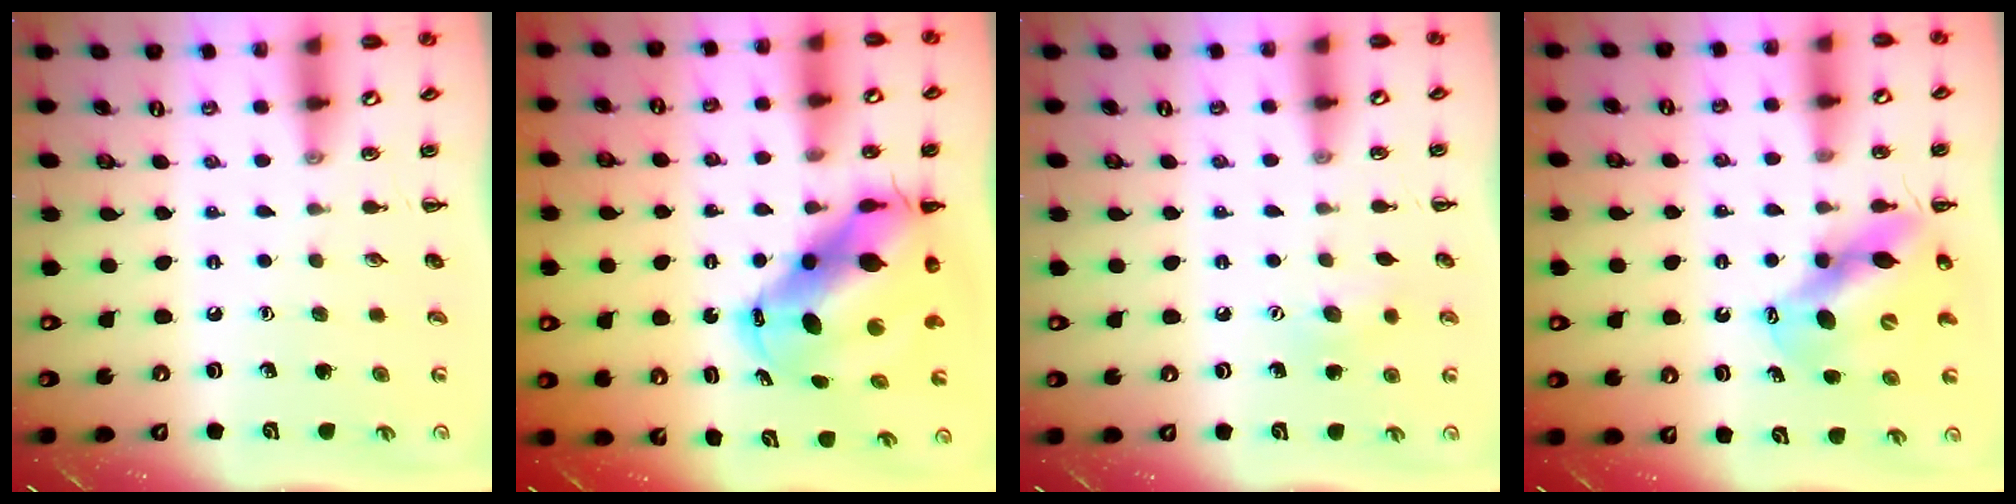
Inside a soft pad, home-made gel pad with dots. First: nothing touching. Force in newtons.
{"total": 13.2, "press": 12.7, "slide": 3.8}
{"total": 7.0, "press": 6.9, "slide": 1.5}
{"total": 11.8, "press": 11.3, "slide": 3.2}